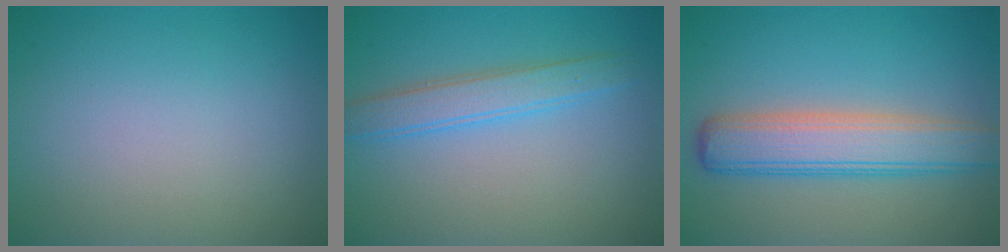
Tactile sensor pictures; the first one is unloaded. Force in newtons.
{"total": 3.0, "press": 3.0, "slide": 0.0}
{"total": 5.9, "press": 5.9, "slide": 0.4}